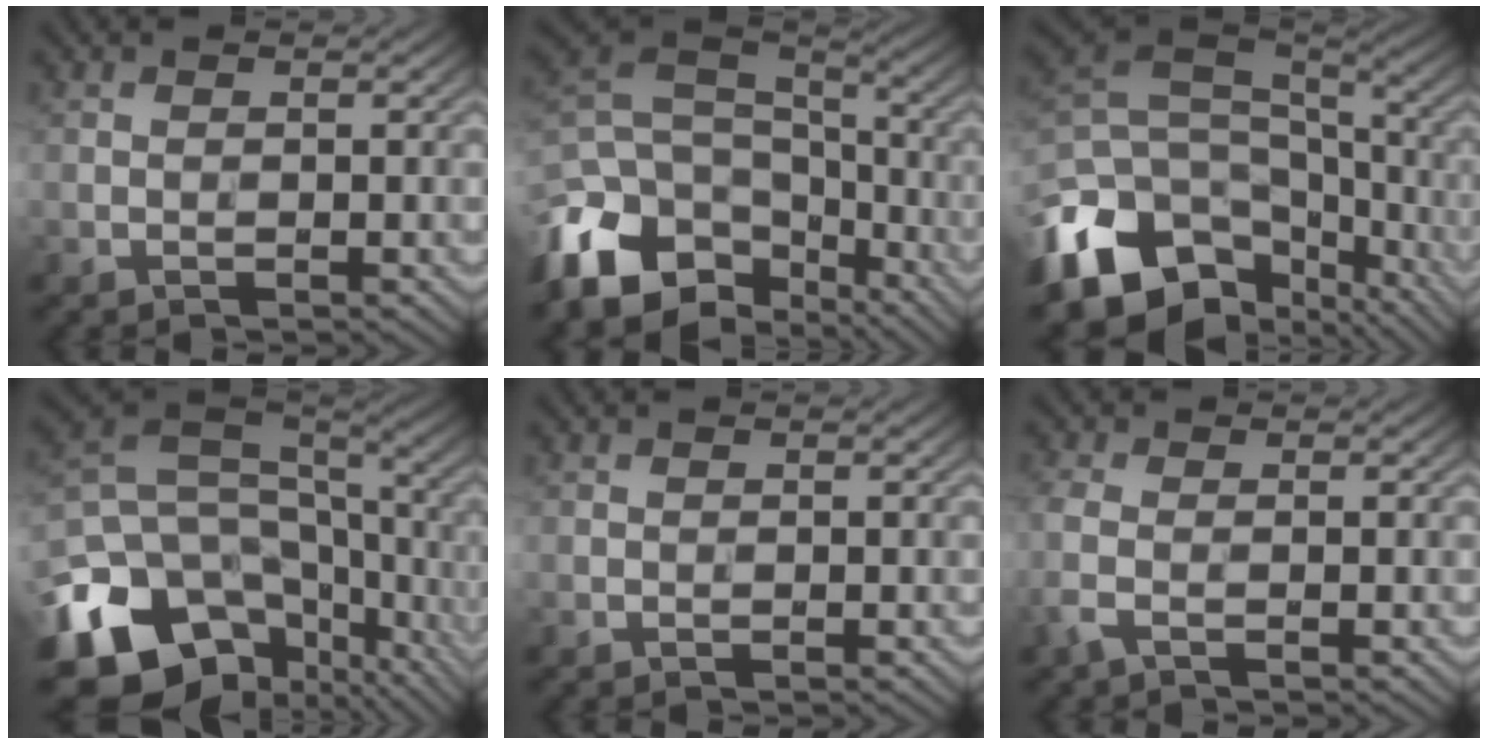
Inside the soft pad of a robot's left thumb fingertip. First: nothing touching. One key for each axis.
{"total": 15.3, "fx": -8.0, "fy": 10.0, "fz": 8.4, "tx": -0.217, "ty": -0.028, "tz": -0.142}
{"total": 16.8, "fx": -8.3, "fy": 11.3, "fz": 9.3, "tx": -0.255, "ty": -0.039, "tz": -0.125}
{"total": 19.5, "fx": -9.6, "fy": 14.0, "fz": 9.7, "tx": -0.248, "ty": -0.030, "tz": -0.115}
{"total": 0.0}
{"total": 2.7, "fx": -1.0, "fy": 1.0, "fz": 2.3, "tx": -0.070, "ty": -0.002, "tz": -0.033}